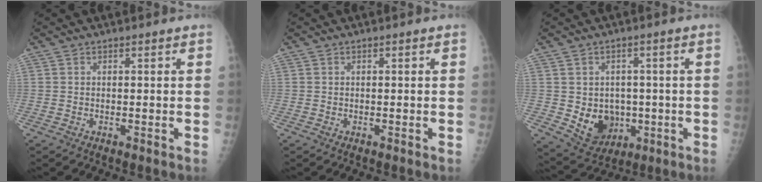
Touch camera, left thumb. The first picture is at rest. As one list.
[{"total": 0.0}, {"total": 9.2, "force": [-1.4, 7.6, 5.1], "torque": [-0.044, 0.001, -0.002]}]